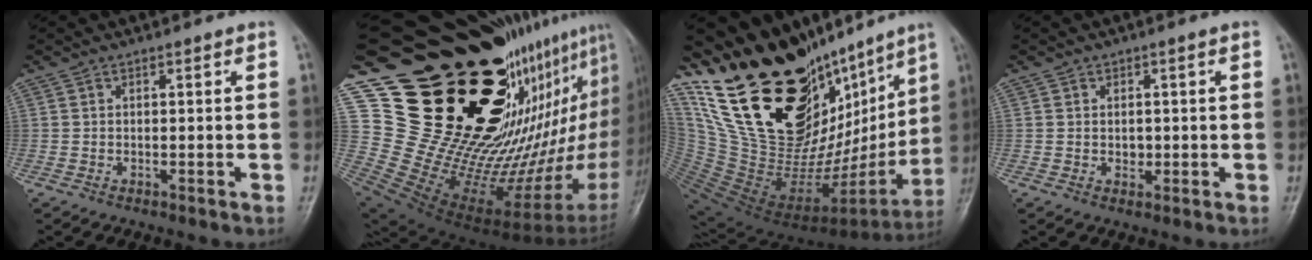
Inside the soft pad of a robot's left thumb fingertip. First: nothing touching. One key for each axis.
{"total": 42.4, "fx": 30.0, "fy": 13.0, "fz": 27.0, "tx": -0.366, "ty": -0.181, "tz": 0.470}
{"total": 36.9, "fx": 21.2, "fy": 16.3, "fz": 25.5, "tx": -0.358, "ty": -0.068, "tz": 0.366}
{"total": 1.9, "fx": 0.0, "fy": 1.7, "fz": 1.0, "tx": -0.001, "ty": 0.001, "tz": 0.001}